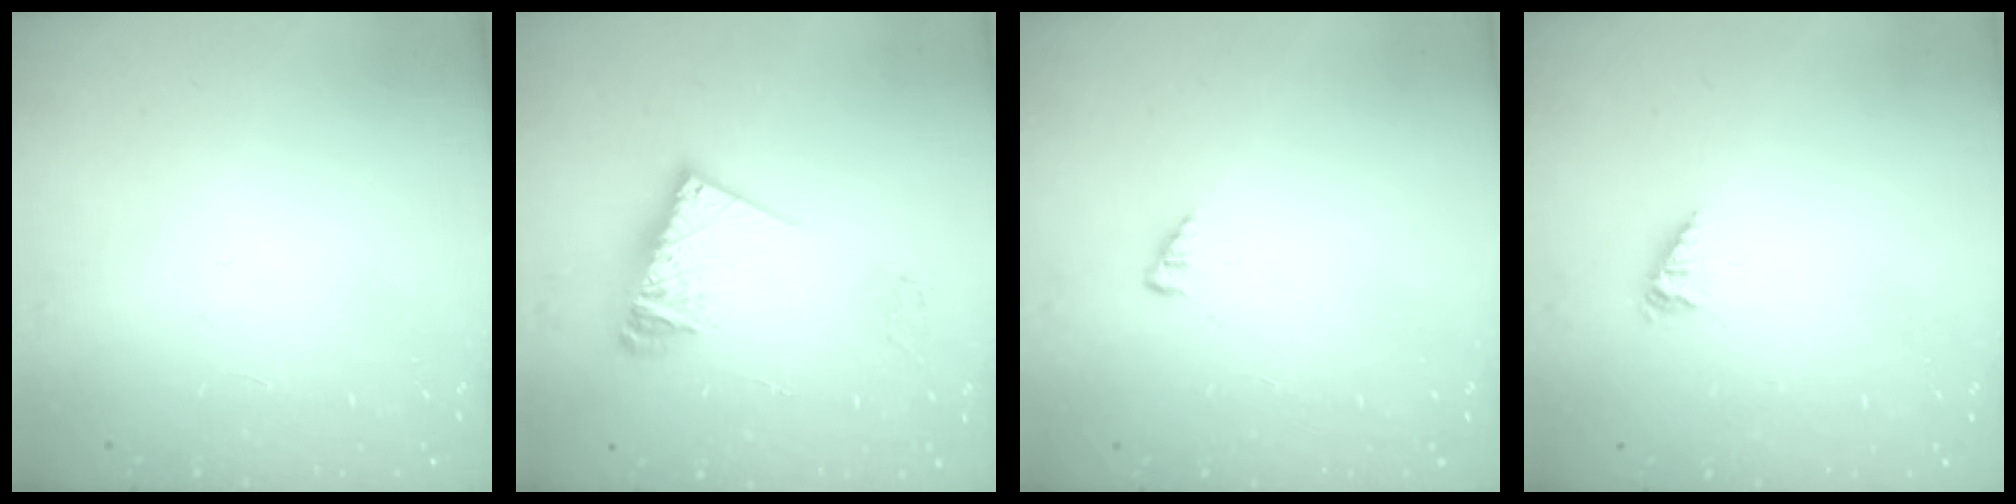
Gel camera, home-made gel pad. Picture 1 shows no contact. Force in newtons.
{"total": 12.4, "press": 12.3, "slide": 1.1}
{"total": 2.2, "press": 2.2, "slide": 0.2}
{"total": 1.8, "press": 1.7, "slide": 0.3}